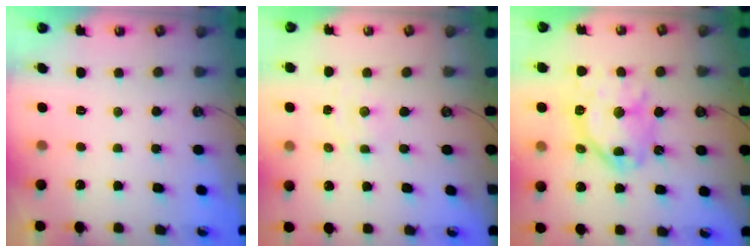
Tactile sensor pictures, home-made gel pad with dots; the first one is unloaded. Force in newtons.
{"total": 1.6, "press": 1.6, "slide": 0.1}
{"total": 16.6, "press": 16.5, "slide": 1.4}